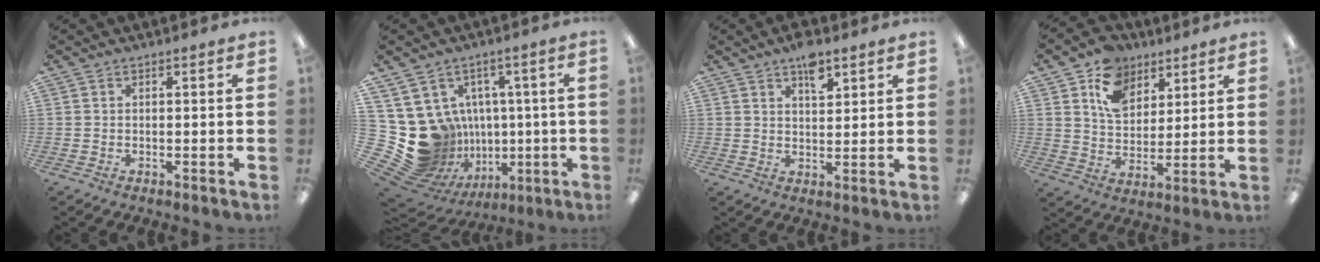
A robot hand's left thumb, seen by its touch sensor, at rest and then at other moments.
{"total": 17.5, "force": [-0.6, 16.2, 6.5], "torque": [-0.153, -0.025, 0.037]}
{"total": 6.2, "force": [4.2, 2.7, 3.6], "torque": [-0.041, -0.025, 0.069]}
{"total": 11.7, "force": [7.0, 8.5, 4.0], "torque": [-0.074, -0.032, 0.135]}